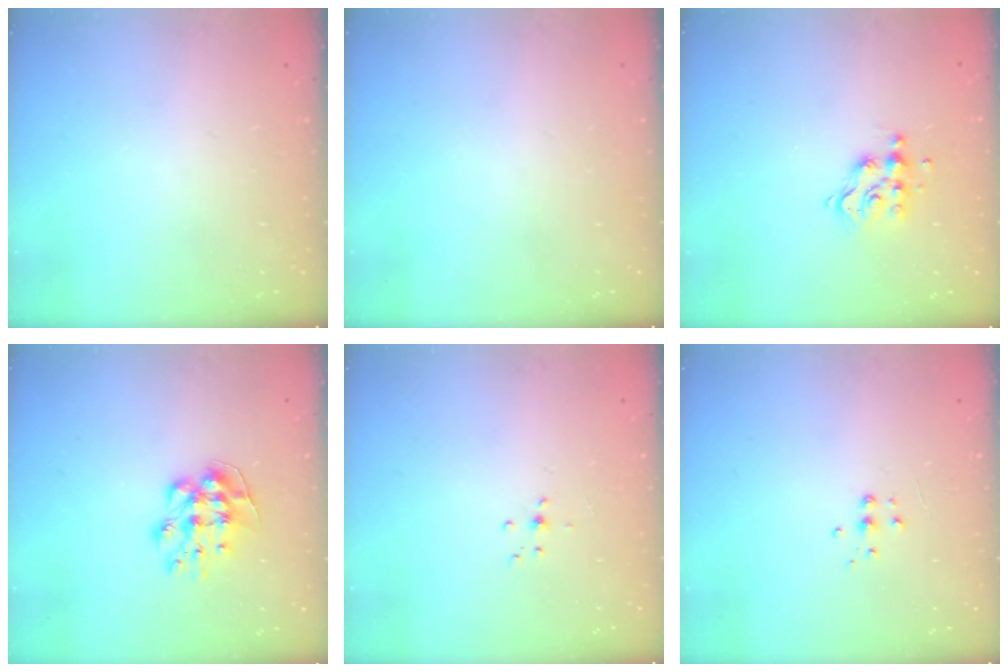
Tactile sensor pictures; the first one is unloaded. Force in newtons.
{"total": 0.0}
{"total": 8.0, "press": 8.0, "slide": 0.6}
{"total": 9.3, "press": 9.3, "slide": 0.4}
{"total": 4.8, "press": 4.7, "slide": 0.7}
{"total": 4.8, "press": 4.7, "slide": 0.4}